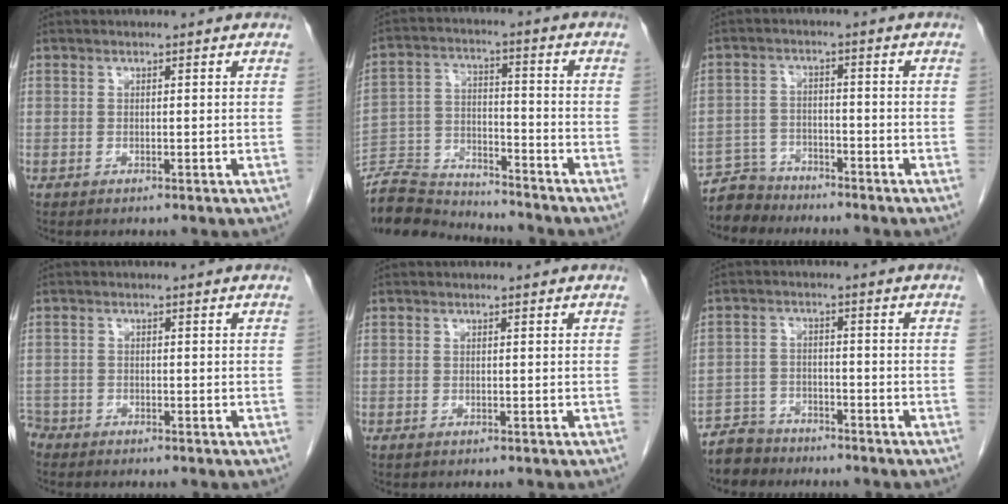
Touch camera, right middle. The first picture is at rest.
{"total": 12.4, "force": [-12.1, 1.7, 2.2], "torque": [-0.039, 0.016, -0.216]}
{"total": 5.1, "force": [-4.8, 1.8, -0.7], "torque": [0.013, -0.003, -0.091]}
{"total": 2.6, "force": [-2.3, 1.1, 0.0], "torque": [-0.002, -0.001, -0.045]}
{"total": 0.0}
{"total": 5.5, "force": [-4.9, 2.6, -0.1], "torque": [0.000, -0.002, -0.093]}